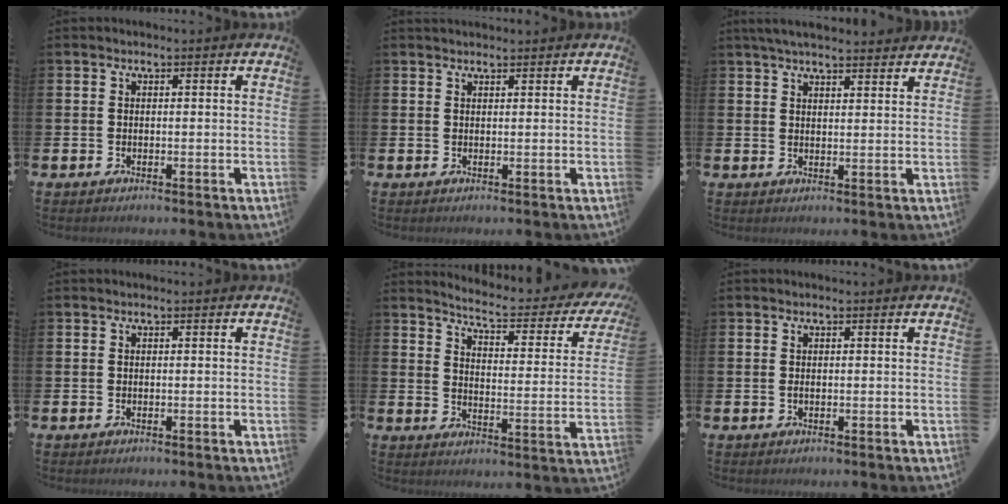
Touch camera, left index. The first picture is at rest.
{"total": 1.1, "force": [1.0, 0.2, 0.1], "torque": [0.010, -0.002, 0.016]}
{"total": 4.1, "force": [3.8, 0.5, 1.3], "torque": [-0.029, -0.011, 0.070]}
{"total": 0.0}
{"total": 4.7, "force": [4.3, 0.5, 1.8], "torque": [-0.052, -0.040, 0.062]}
{"total": 0.6, "force": [0.1, 0.2, 0.5], "torque": [-0.010, 0.001, 0.001]}